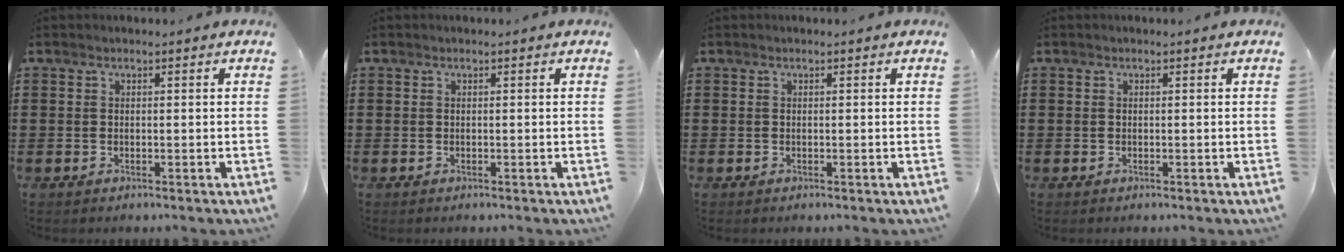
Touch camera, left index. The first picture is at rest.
{"total": 0.0}
{"total": 0.0}
{"total": 0.0}